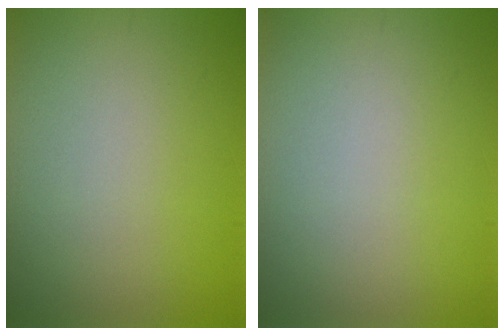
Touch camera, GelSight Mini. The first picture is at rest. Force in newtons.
{"total": 0.0}